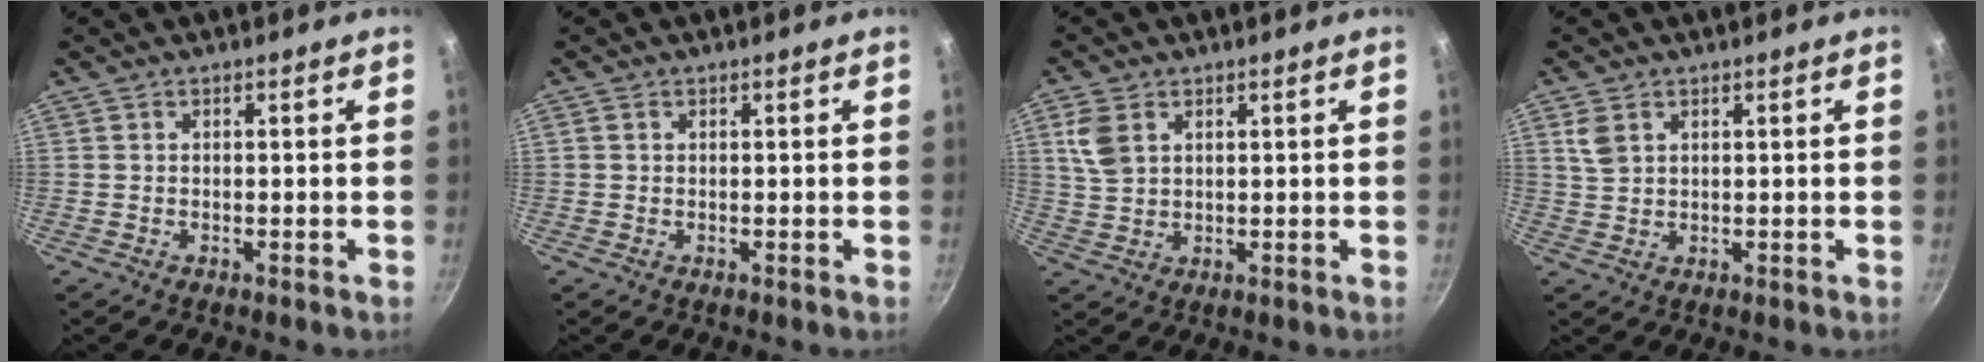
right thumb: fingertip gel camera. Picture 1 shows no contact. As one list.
[{"total": 0.6, "force": [0.2, 0.5, 0.2], "torque": [-0.004, 0.003, 0.002]}, {"total": 5.8, "force": [2.3, 3.9, 3.5], "torque": [-0.071, -0.001, 0.052]}, {"total": 3.5, "force": [1.7, 2.4, 2.0], "torque": [-0.039, -0.003, 0.038]}]